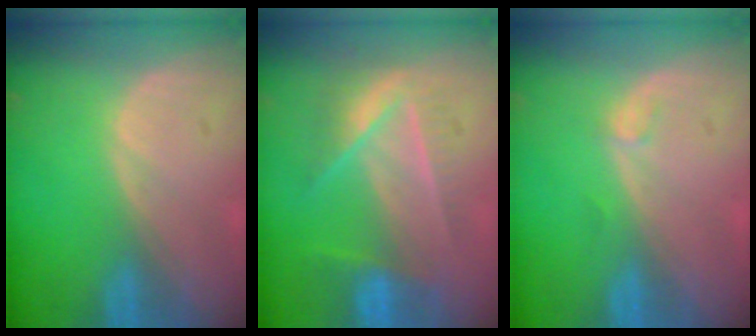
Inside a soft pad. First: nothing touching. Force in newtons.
{"total": 7.2, "press": 6.7, "slide": 2.8}
{"total": 0.8, "press": 0.7, "slide": 0.1}